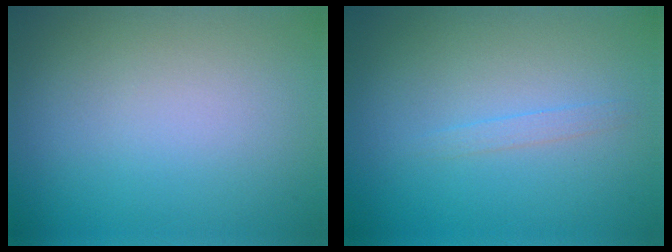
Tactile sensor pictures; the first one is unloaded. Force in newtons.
{"total": 0.8, "press": 0.8, "slide": 0.1}